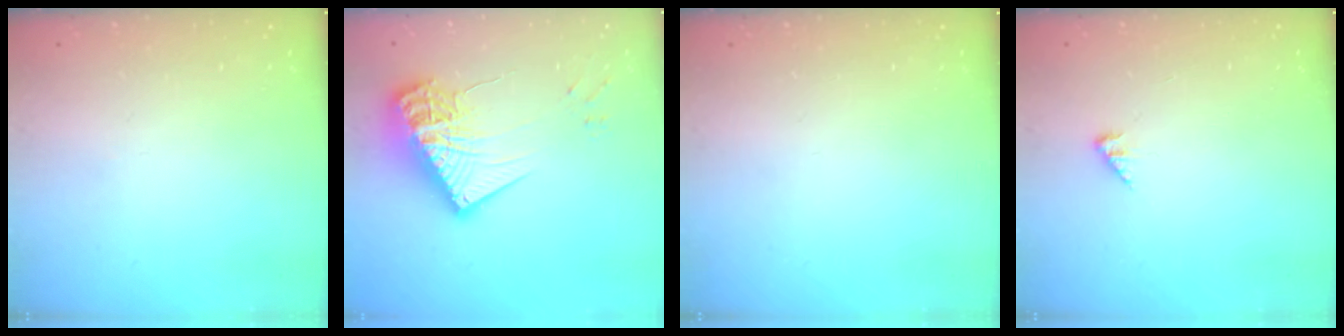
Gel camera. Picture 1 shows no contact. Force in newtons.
{"total": 19.8, "press": 19.7, "slide": 1.9}
{"total": 0.0}
{"total": 2.7, "press": 2.7, "slide": 0.4}